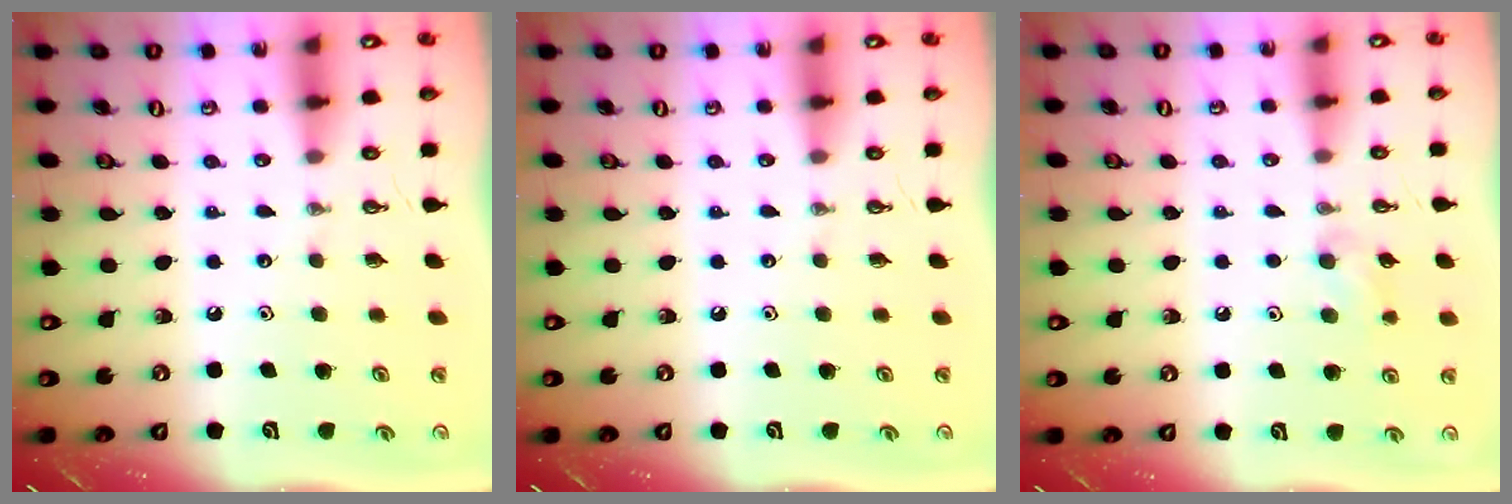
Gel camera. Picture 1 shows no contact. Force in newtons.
{"total": 0.0}
{"total": 7.8, "press": 7.0, "slide": 3.6}